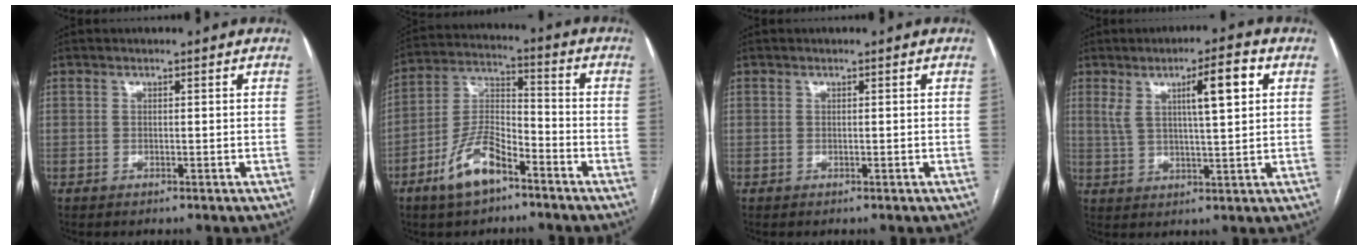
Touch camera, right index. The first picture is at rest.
{"total": 10.4, "force": [-6.3, 3.8, 7.4], "torque": [-0.162, 0.006, -0.118]}
{"total": 0.0}
{"total": 8.5, "force": [3.2, 1.0, 7.8], "torque": [-0.133, 0.014, 0.053]}